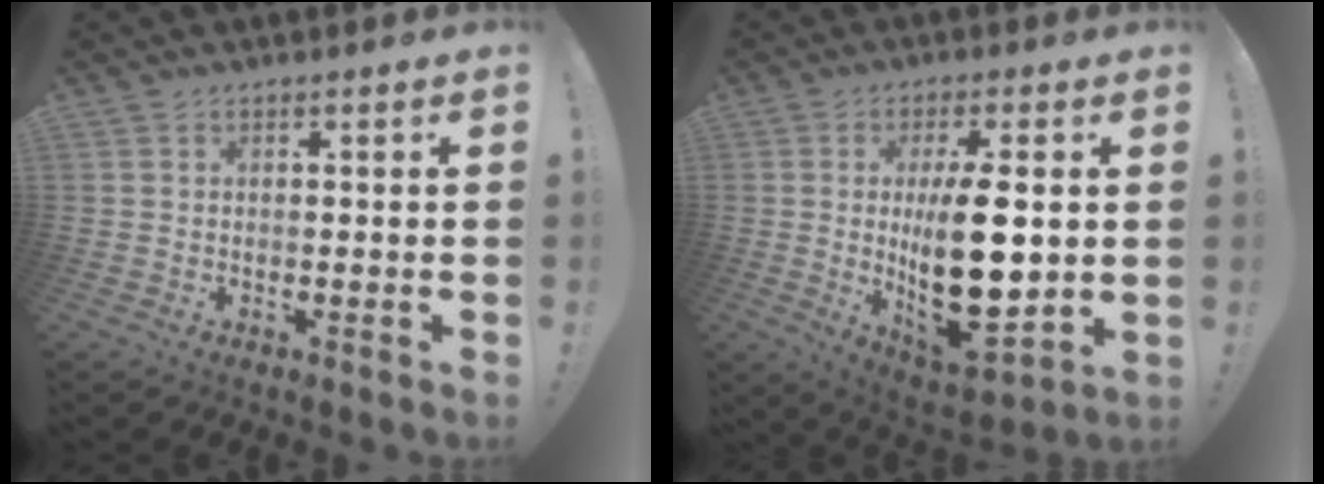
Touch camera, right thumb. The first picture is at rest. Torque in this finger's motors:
{"motor_torque": [2.16, 2.85, 1.94, 0.00, 0.31]}